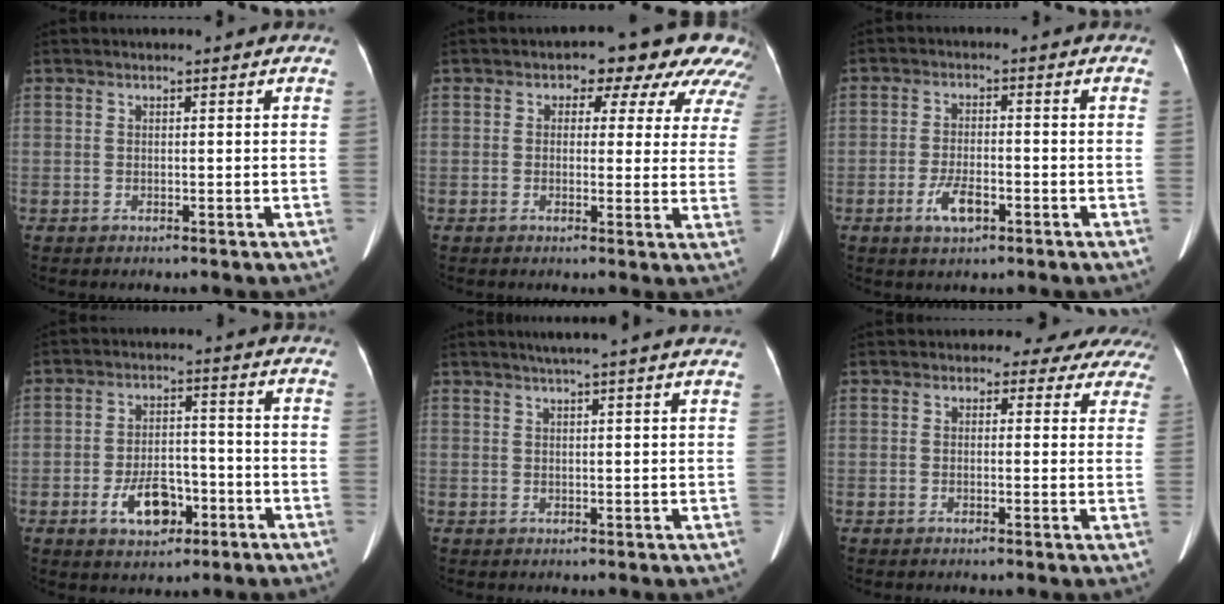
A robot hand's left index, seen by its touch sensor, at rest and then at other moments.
{"total": 11.3, "force": [7.8, 5.8, 5.8], "torque": [-0.041, 0.020, 0.062]}
{"total": 4.6, "force": [-2.4, 1.7, 3.6], "torque": [-0.073, -0.002, -0.039]}
{"total": 7.4, "force": [-3.5, 4.1, 5.1], "torque": [-0.096, 0.007, -0.054]}
{"total": 6.7, "force": [5.5, -0.9, 3.7], "torque": [-0.050, 0.022, 0.065]}
{"total": 8.6, "force": [7.4, 4.3, 1.1], "torque": [0.025, 0.007, 0.050]}